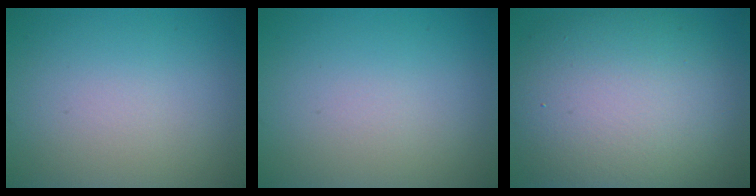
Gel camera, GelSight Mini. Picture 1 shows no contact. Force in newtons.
{"total": 0.0}
{"total": 12.9, "press": 12.8, "slide": 1.0}